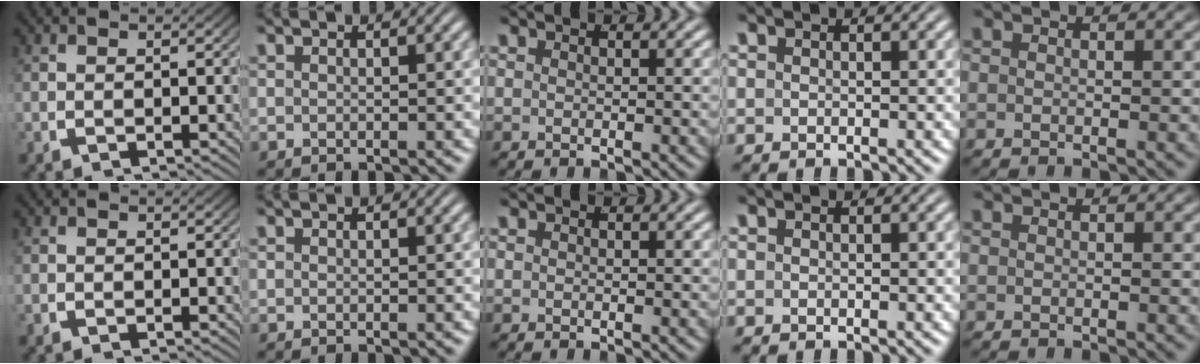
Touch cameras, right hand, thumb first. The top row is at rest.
{}